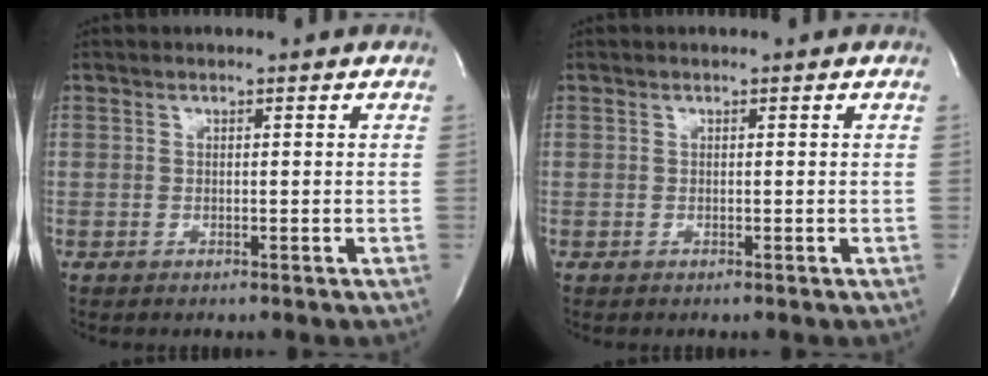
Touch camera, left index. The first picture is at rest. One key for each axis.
{"total": 0.0}